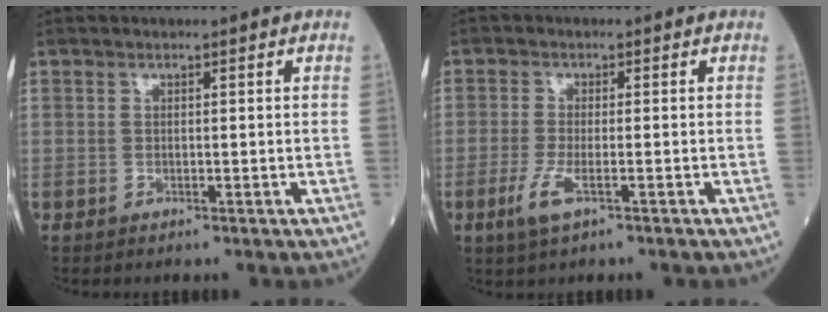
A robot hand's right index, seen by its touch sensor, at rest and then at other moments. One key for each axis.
{"total": 3.9, "fx": -1.9, "fy": 0.7, "fz": 3.3, "tx": -0.079, "ty": -0.009, "tz": -0.038}